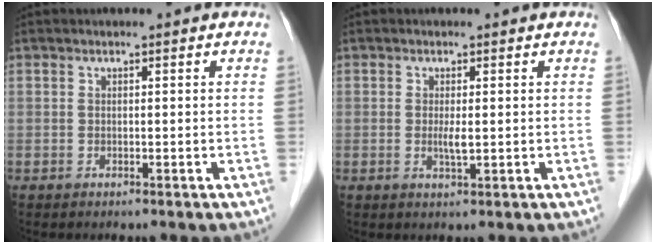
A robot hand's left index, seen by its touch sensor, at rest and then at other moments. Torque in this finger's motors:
{"motor_torque": [0.39, 0.31, 0.09, 0.01]}